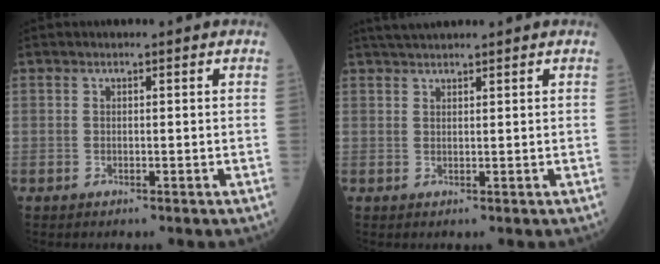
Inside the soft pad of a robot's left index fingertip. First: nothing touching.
{"total": 3.2, "force": [3.0, 0.0, 1.2], "torque": [-0.022, 0.024, 0.056]}